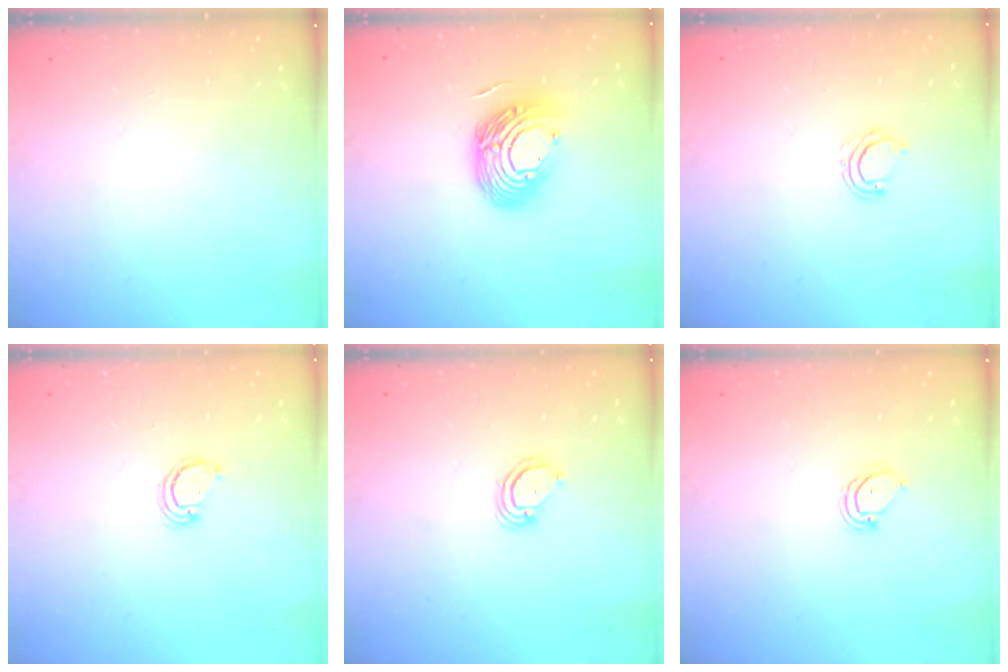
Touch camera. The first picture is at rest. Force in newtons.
{"total": 16.1, "press": 16.0, "slide": 1.8}
{"total": 3.5, "press": 3.5, "slide": 0.3}
{"total": 2.3, "press": 2.3, "slide": 0.2}
{"total": 3.8, "press": 3.8, "slide": 0.3}
{"total": 3.3, "press": 3.3, "slide": 0.4}